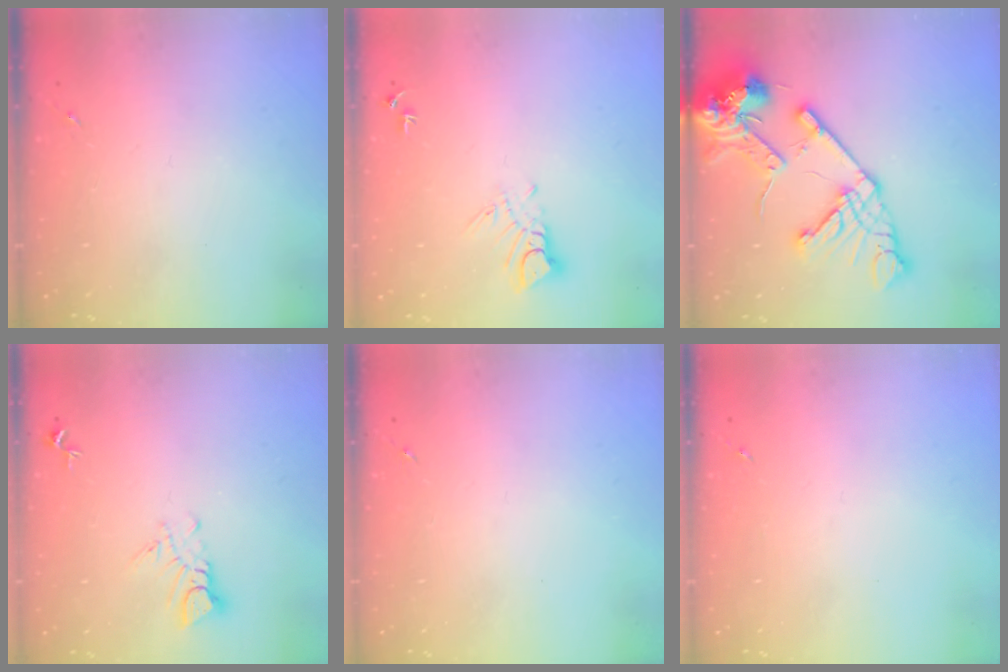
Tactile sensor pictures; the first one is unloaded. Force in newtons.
{"total": 5.3, "press": 5.3, "slide": 0.3}
{"total": 20.8, "press": 20.7, "slide": 2.5}
{"total": 5.0, "press": 5.0, "slide": 0.3}
{"total": 0.0}
{"total": 0.0}